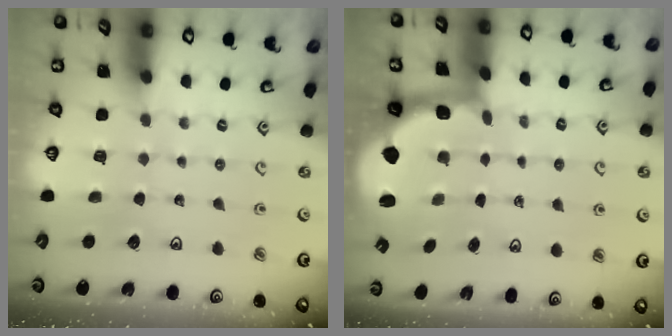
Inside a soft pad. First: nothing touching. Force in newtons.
{"total": 1.7, "press": 1.3, "slide": 1.0}